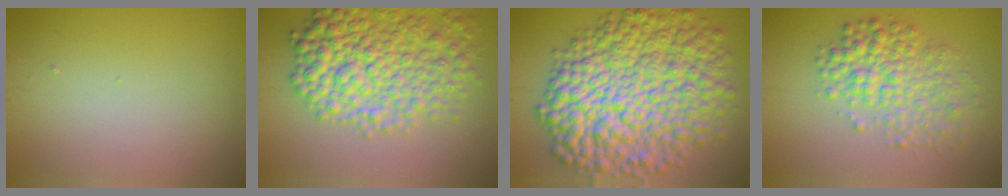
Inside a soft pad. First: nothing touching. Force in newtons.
{"total": 8.5, "press": 8.5, "slide": 0.2}
{"total": 13.5, "press": 13.5, "slide": 0.1}
{"total": 5.0, "press": 5.0, "slide": 0.1}